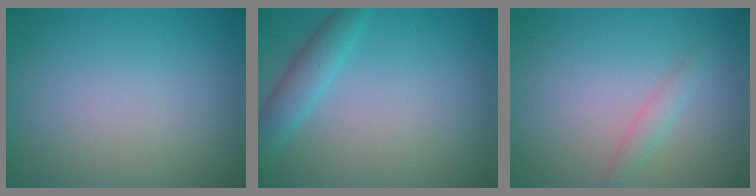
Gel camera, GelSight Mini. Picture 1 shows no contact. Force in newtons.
{"total": 2.6, "press": 2.6, "slide": 0.1}
{"total": 1.3, "press": 1.3, "slide": 0.0}